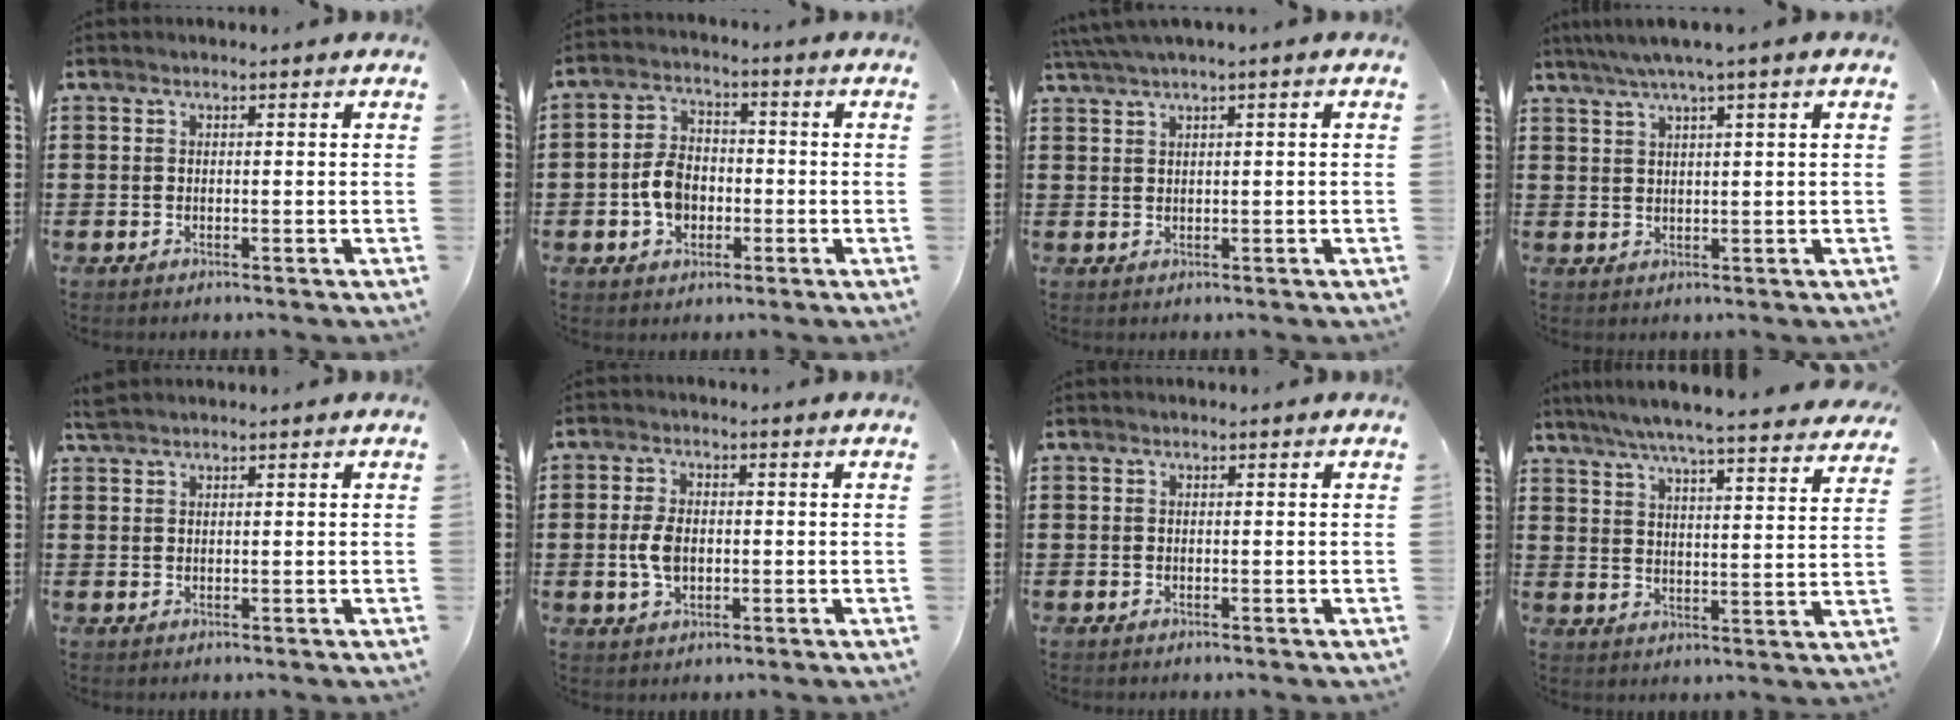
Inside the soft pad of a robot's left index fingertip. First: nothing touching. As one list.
[{"total": 5.8, "force": [-1.5, 4.3, 3.6], "torque": [-0.084, 0.008, -0.033]}, {"total": 1.9, "force": [0.9, -0.2, 1.7], "torque": [-0.031, -0.002, 0.018]}, {"total": 3.2, "force": [1.8, -0.3, 2.6], "torque": [-0.053, 0.001, 0.031]}, {"total": 1.3, "force": [1.2, 0.1, 0.6], "torque": [-0.014, 0.001, 0.022]}, {"total": 4.8, "force": [-0.3, 2.9, 3.8], "torque": [-0.094, 0.001, -0.012]}, {"total": 0.0}, {"total": 5.8, "force": [5.3, -0.5, 2.3], "torque": [-0.067, -0.035, 0.088]}]